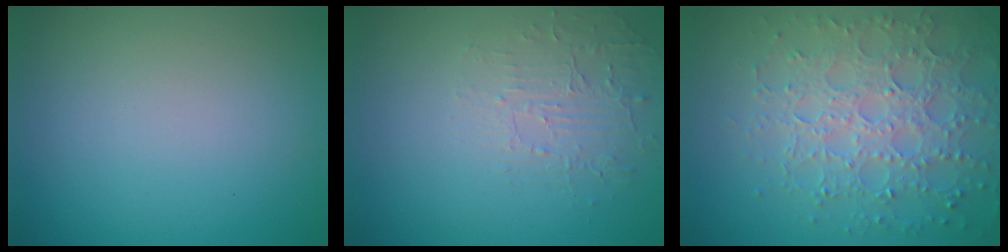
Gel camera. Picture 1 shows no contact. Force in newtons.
{"total": 1.9, "press": 0.8, "slide": 1.7}
{"total": 6.1, "press": 5.0, "slide": 3.6}